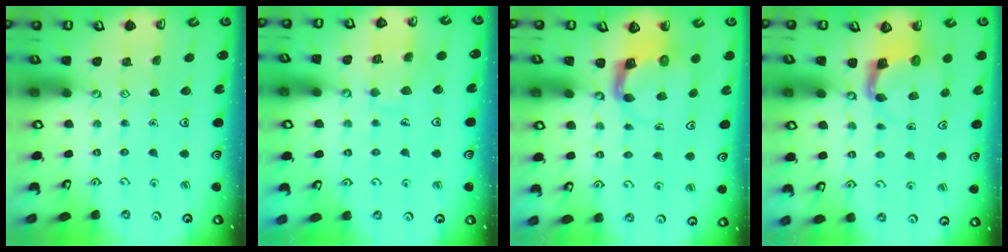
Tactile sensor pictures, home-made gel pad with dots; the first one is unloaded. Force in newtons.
{"total": 8.6, "press": 8.6, "slide": 0.8}
{"total": 4.0, "press": 3.9, "slide": 0.6}
{"total": 3.9, "press": 3.8, "slide": 0.7}